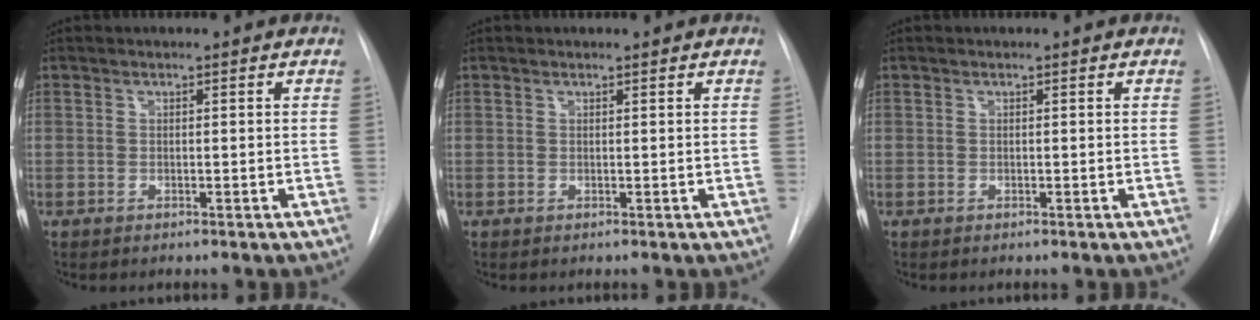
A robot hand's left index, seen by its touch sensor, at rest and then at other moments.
{"total": 0.0}
{"total": 0.0}